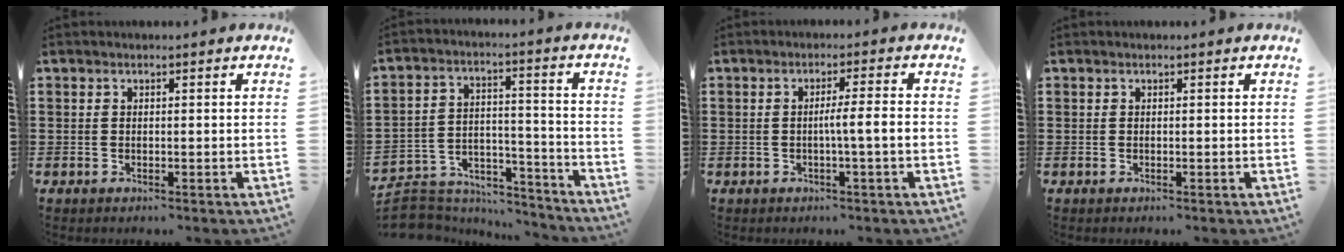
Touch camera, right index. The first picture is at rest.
{"total": 6.1, "force": [-5.7, 2.0, 0.7], "torque": [-0.026, 0.012, -0.116]}
{"total": 3.7, "force": [-0.6, -0.3, 3.6], "torque": [-0.064, -0.004, -0.014]}
{"total": 0.0}